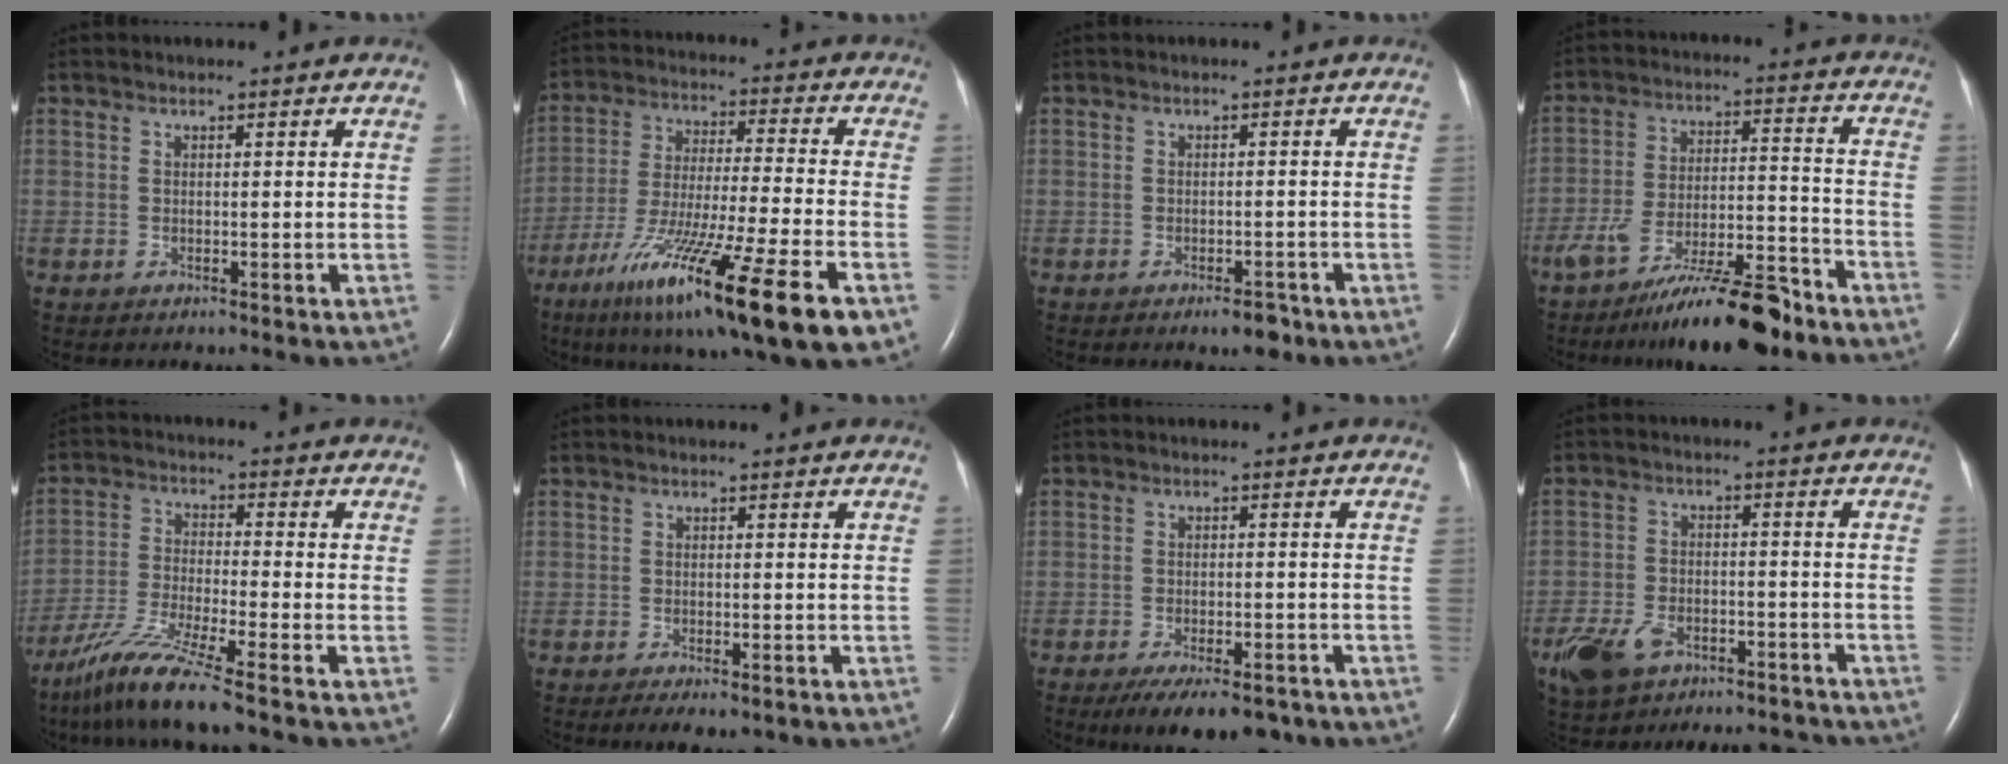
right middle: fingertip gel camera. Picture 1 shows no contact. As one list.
[{"total": 21.3, "force": [-11.5, 0.7, 17.9], "torque": [-0.279, -0.059, -0.198]}, {"total": 2.4, "force": [-1.7, 0.8, 1.5], "torque": [-0.019, 0.000, -0.020]}, {"total": 14.9, "force": [-11.6, 2.6, 9.1], "torque": [-0.145, 0.007, -0.191]}, {"total": 9.3, "force": [-7.1, -1.0, 5.9], "torque": [-0.121, -0.037, -0.136]}, {"total": 4.7, "force": [-3.4, 1.6, 2.8], "torque": [-0.040, -0.008, -0.047]}, {"total": 10.4, "force": [-8.0, 3.4, 5.7], "torque": [-0.076, -0.008, -0.115]}, {"total": 11.3, "force": [-8.4, 5.4, 5.3], "torque": [-0.101, 0.009, -0.135]}]